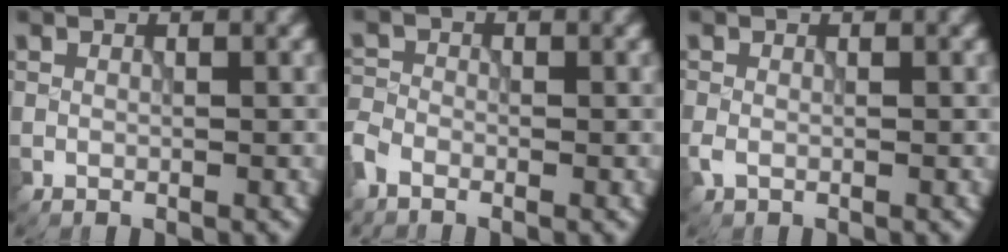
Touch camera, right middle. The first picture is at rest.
{"total": 2.2, "force": [-1.7, 1.0, 0.9], "torque": [-0.020, -0.002, -0.049]}
{"total": 1.0, "force": [-0.4, 0.6, 0.7], "torque": [-0.021, -0.003, -0.011]}